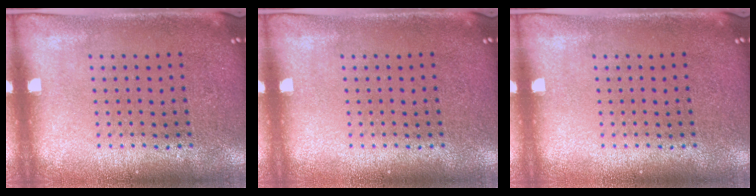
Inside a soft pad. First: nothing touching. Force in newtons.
{"total": 0.0}
{"total": 0.0}